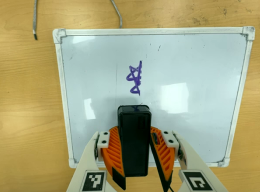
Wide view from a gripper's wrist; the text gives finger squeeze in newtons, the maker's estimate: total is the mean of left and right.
{"total": 9.2, "left": 9.3, "right": 9.0}